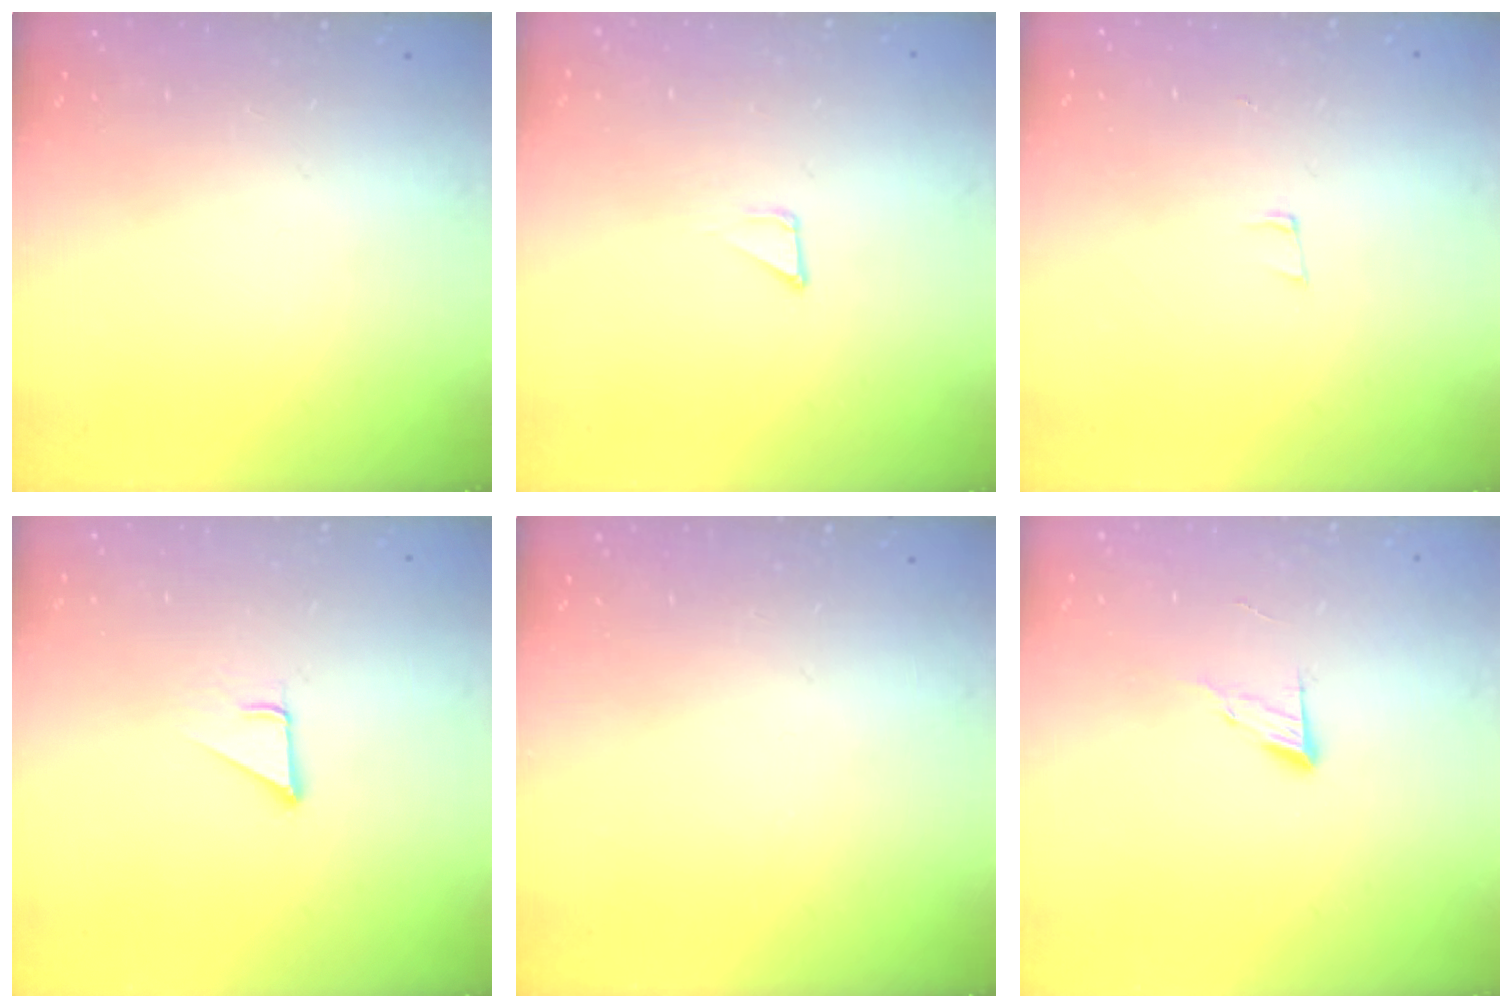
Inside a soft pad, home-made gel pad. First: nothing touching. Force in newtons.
{"total": 1.6, "press": 1.6, "slide": 0.1}
{"total": 5.6, "press": 4.5, "slide": 3.3}
{"total": 1.6, "press": 1.6, "slide": 0.2}
{"total": 0.0}
{"total": 7.9, "press": 7.9, "slide": 0.7}